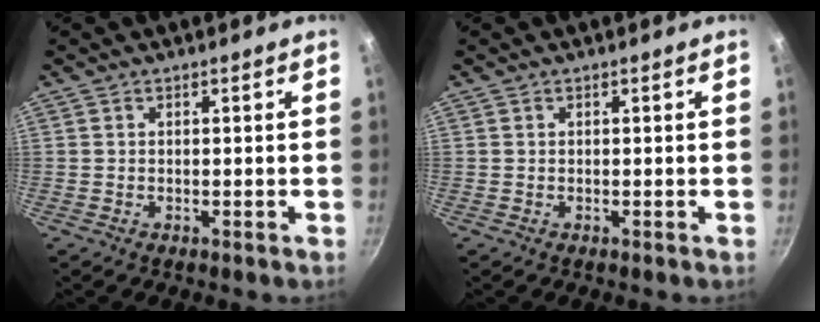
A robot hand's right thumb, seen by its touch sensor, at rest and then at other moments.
{"total": 0.0}